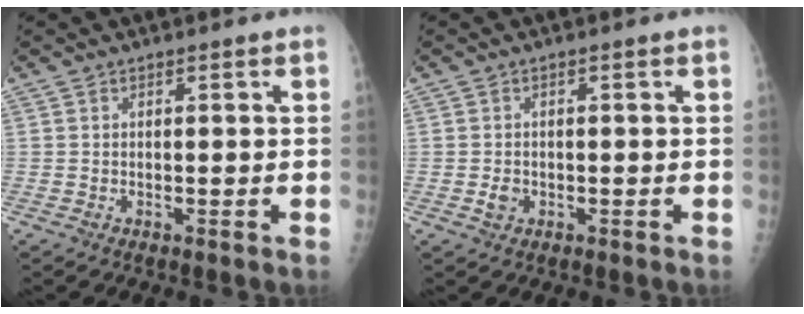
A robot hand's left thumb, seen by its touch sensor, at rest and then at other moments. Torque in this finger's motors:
{"motor_torque": [-0.34, 0.50, 0.26, -0.05, -0.02]}